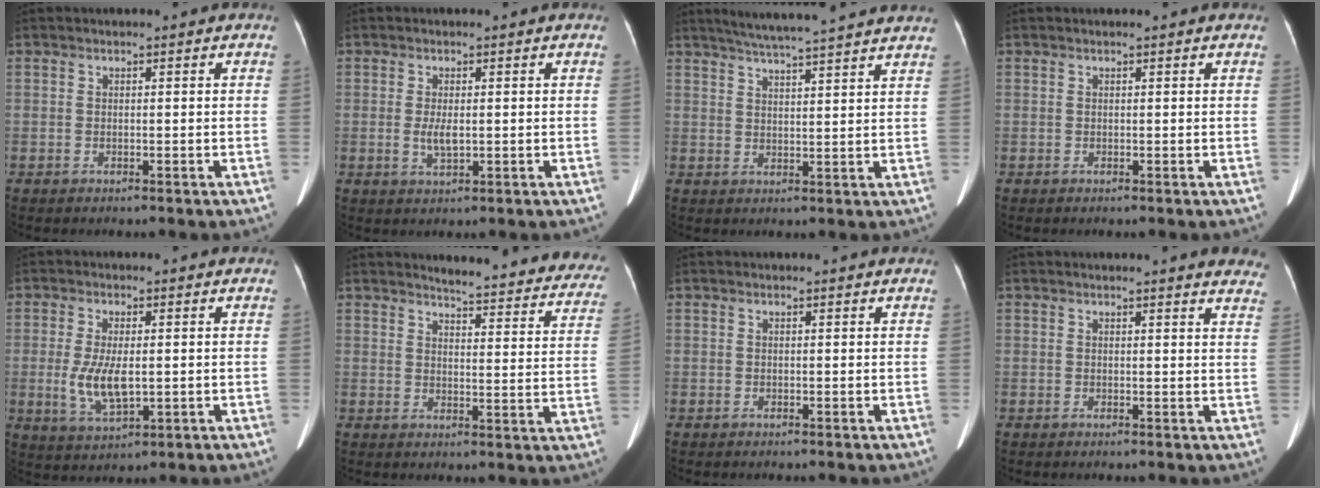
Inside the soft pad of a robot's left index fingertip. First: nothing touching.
{"total": 2.6, "force": [-0.1, 0.8, 2.5], "torque": [-0.052, -0.005, 0.001]}
{"total": 16.0, "force": [14.4, -0.3, 7.0], "torque": [-0.118, 0.011, 0.186]}
{"total": 1.1, "force": [0.9, 0.1, 0.5], "torque": [-0.007, 0.011, 0.009]}
{"total": 6.5, "force": [-0.4, 2.3, 6.0], "torque": [-0.129, -0.011, -0.001]}
{"total": 21.8, "force": [20.5, 3.0, 6.7], "torque": [-0.058, -0.085, 0.217]}
{"total": 0.7, "force": [0.7, 0.0, 0.2], "torque": [-0.005, 0.001, 0.006]}
{"total": 10.3, "force": [9.6, 1.4, 3.4], "torque": [-0.011, -0.025, 0.077]}